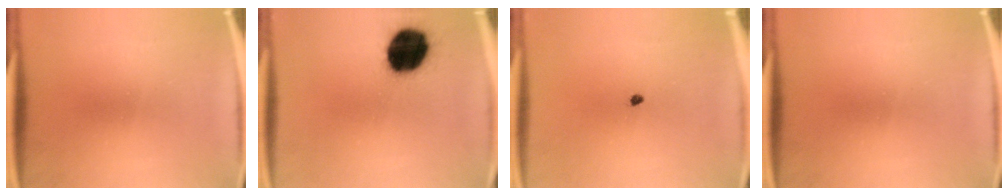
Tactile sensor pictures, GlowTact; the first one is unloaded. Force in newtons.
{"total": 16.8}
{"total": 0.7}
{"total": 0.0}